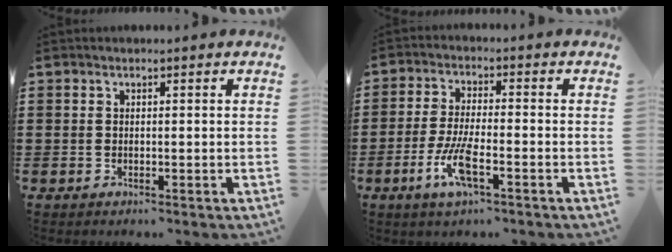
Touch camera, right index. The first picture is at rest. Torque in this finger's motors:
{"motor_torque": [2.14, 0.00, 0.70, 0.15]}